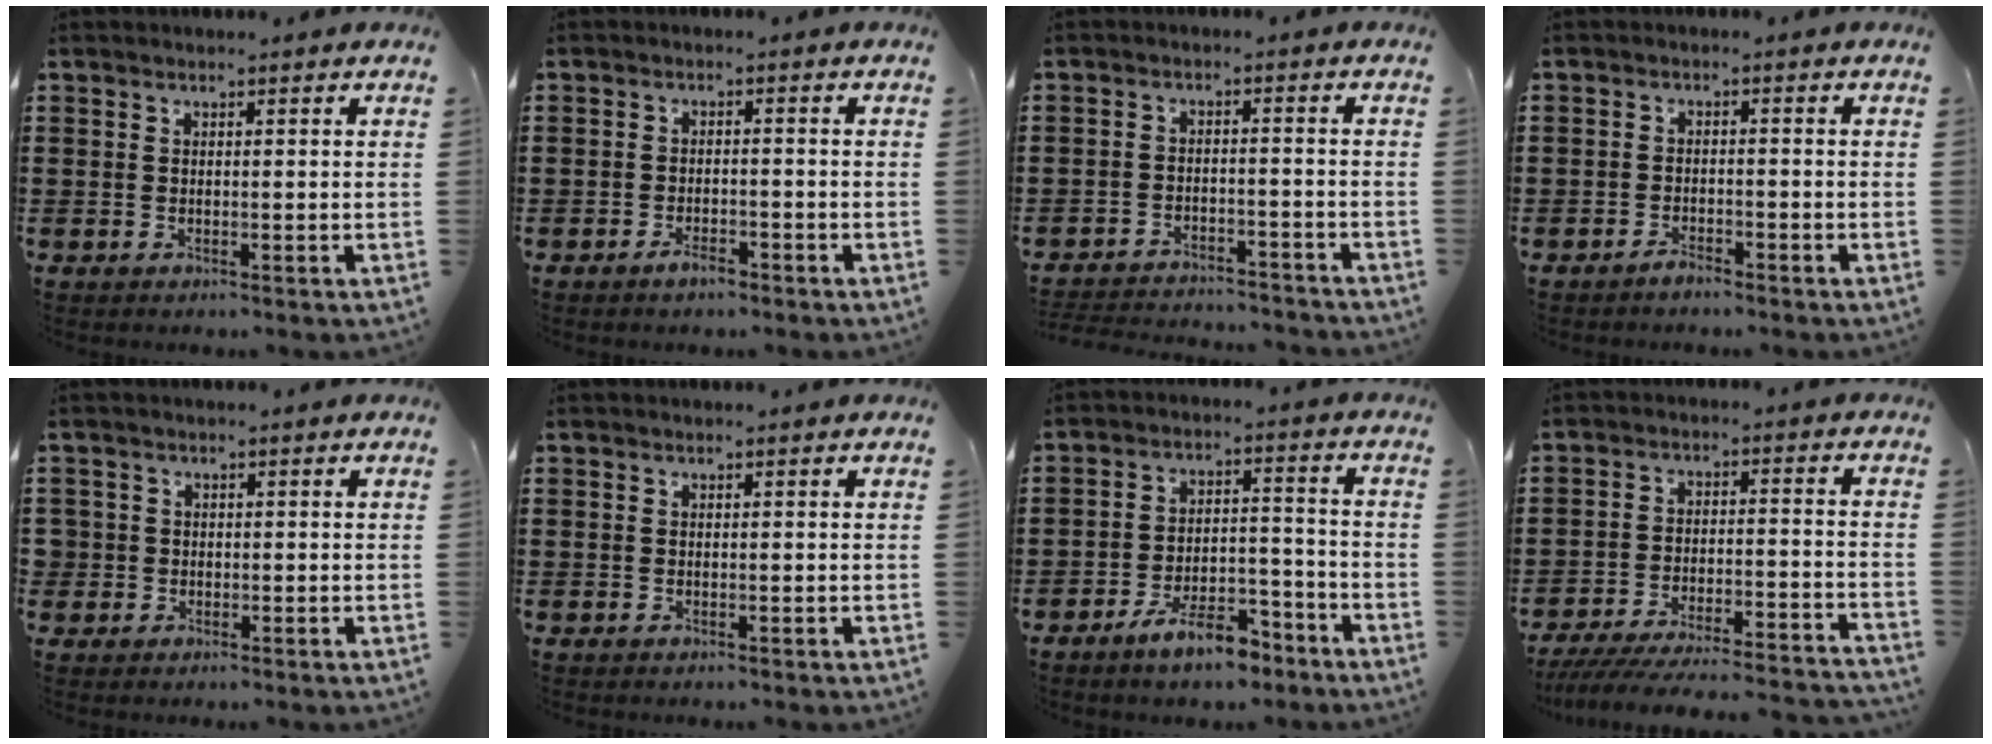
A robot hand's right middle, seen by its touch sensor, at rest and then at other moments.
{"total": 2.1, "force": [-1.7, 0.6, 1.1], "torque": [-0.019, 0.000, -0.031]}
{"total": 3.4, "force": [-3.4, 0.1, 0.2], "torque": [-0.007, 0.003, -0.072]}
{"total": 1.8, "force": [-1.7, 0.4, 0.4], "torque": [-0.010, 0.001, -0.034]}
{"total": 1.6, "force": [-0.1, 1.6, 0.2], "torque": [-0.010, 0.006, -0.007]}
{"total": 0.0}
{"total": 7.7, "force": [-6.1, 2.1, 4.1], "torque": [-0.079, 0.008, -0.116]}
{"total": 6.3, "force": [-6.0, 0.0, 1.9], "torque": [-0.038, -0.006, -0.118]}